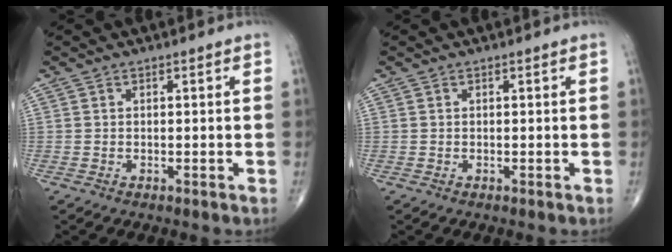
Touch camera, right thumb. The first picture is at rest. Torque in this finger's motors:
{"motor_torque": [-0.11, 0.02, 0.01, -0.08, 0.03]}